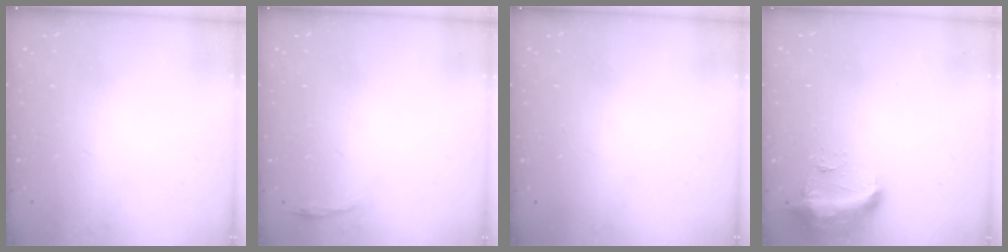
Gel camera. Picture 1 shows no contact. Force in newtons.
{"total": 2.9, "press": 2.8, "slide": 0.7}
{"total": 0.0}
{"total": 9.6, "press": 9.4, "slide": 1.9}